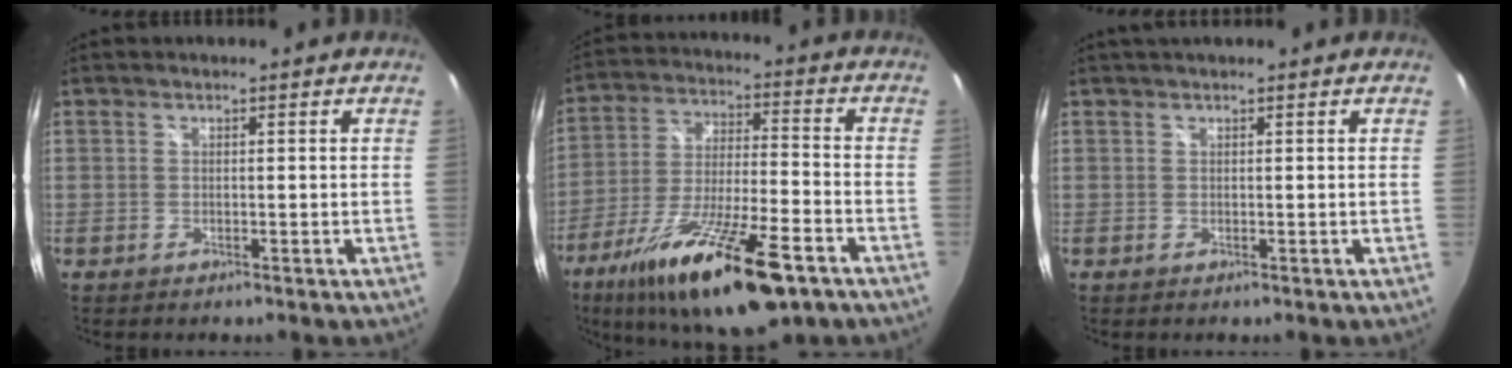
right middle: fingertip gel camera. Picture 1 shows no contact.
{"total": 22.5, "force": [-13.7, 5.4, 17.0], "torque": [-0.315, -0.048, -0.231]}
{"total": 2.0, "force": [1.6, -0.1, 1.2], "torque": [-0.025, 0.008, 0.021]}